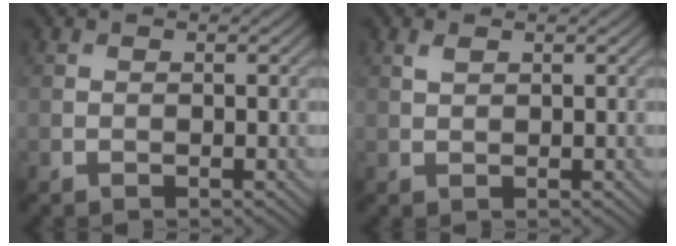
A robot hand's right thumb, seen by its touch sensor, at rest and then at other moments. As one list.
[{"total": 1.1, "force": [0.7, 0.5, 0.7], "torque": [-0.021, 0.000, 0.015]}]